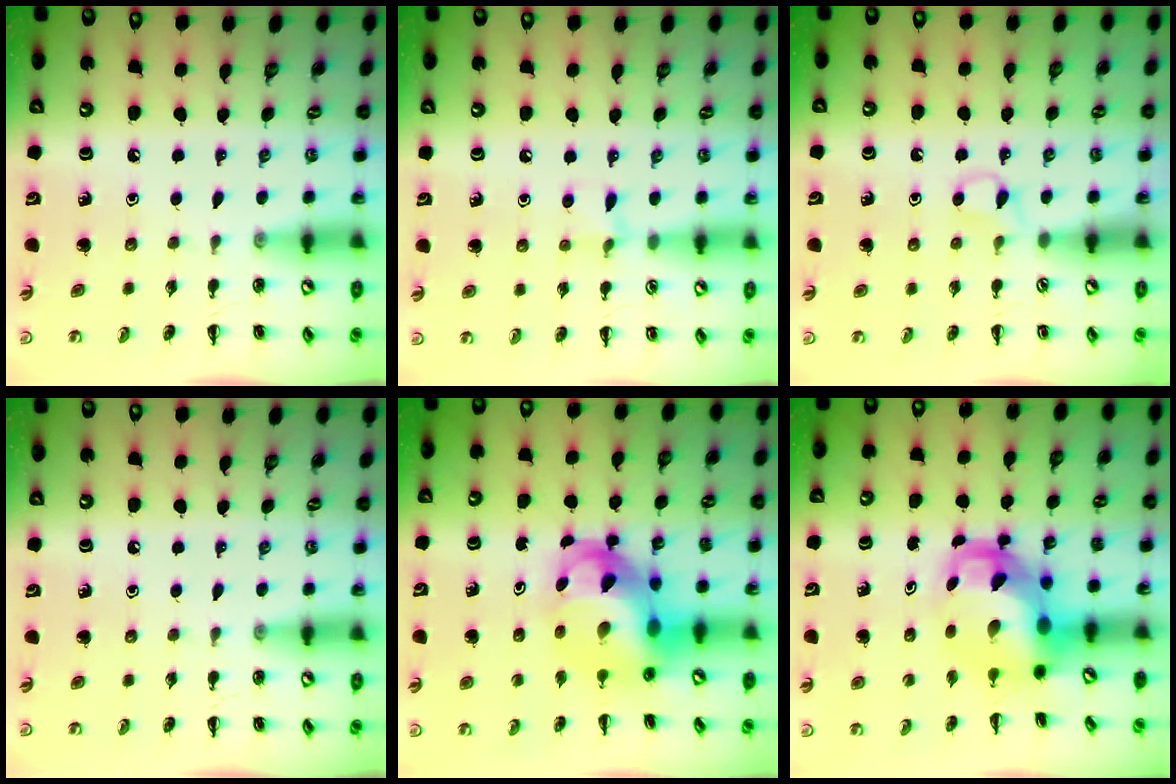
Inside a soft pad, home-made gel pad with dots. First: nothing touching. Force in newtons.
{"total": 5.4, "press": 5.1, "slide": 1.8}
{"total": 2.6, "press": 2.5, "slide": 0.9}
{"total": 0.0}
{"total": 9.7, "press": 9.3, "slide": 2.8}
{"total": 6.3, "press": 6.2, "slide": 1.1}